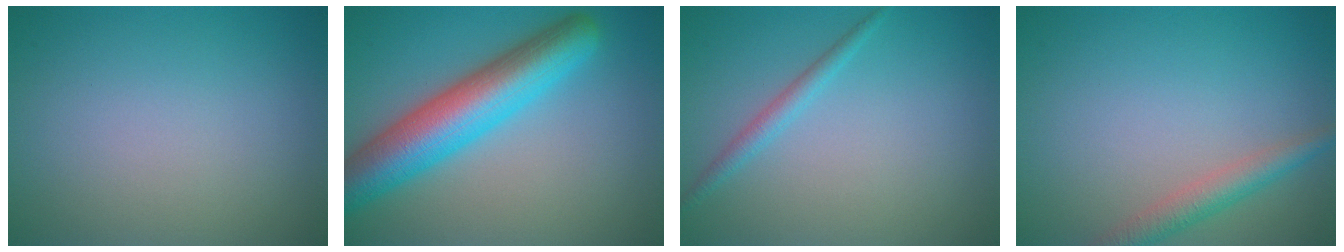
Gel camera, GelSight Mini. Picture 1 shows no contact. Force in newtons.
{"total": 8.5, "press": 8.5, "slide": 0.3}
{"total": 1.6, "press": 1.6, "slide": 0.1}
{"total": 2.7, "press": 2.7, "slide": 0.1}